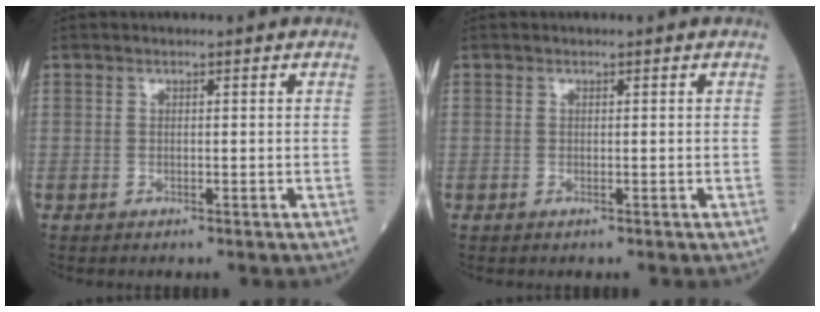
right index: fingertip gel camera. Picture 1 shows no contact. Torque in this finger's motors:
{"motor_torque": [-0.17, 0.08, -0.01, -0.01]}